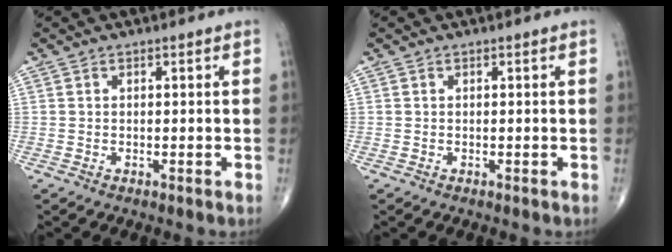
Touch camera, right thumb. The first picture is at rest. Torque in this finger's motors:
{"motor_torque": [0.02, 0.01, -0.01, -0.01, 0.00]}